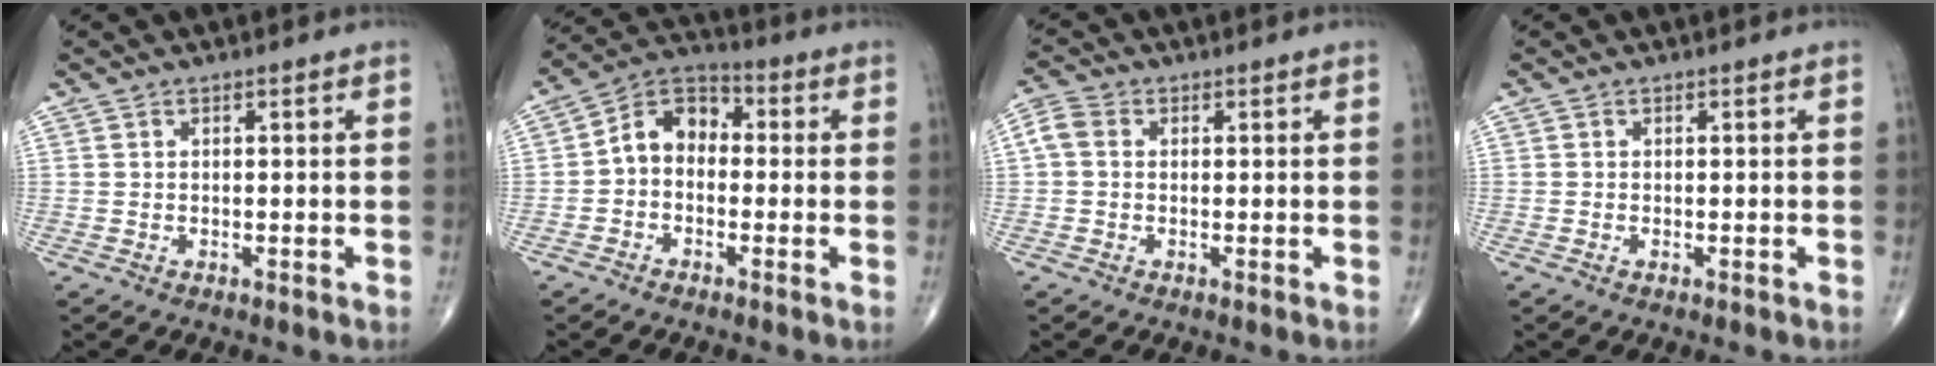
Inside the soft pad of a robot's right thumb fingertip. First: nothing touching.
{"total": 8.2, "force": [-0.6, 6.0, 5.5], "torque": [-0.066, 0.032, -0.032]}
{"total": 3.5, "force": [0.3, 2.7, 2.1], "torque": [-0.049, 0.013, -0.002]}
{"total": 0.0}